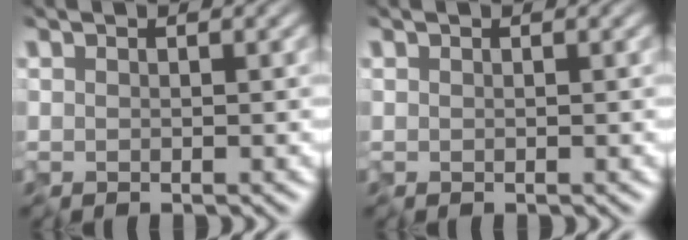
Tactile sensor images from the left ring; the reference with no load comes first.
{"total": 0.0}